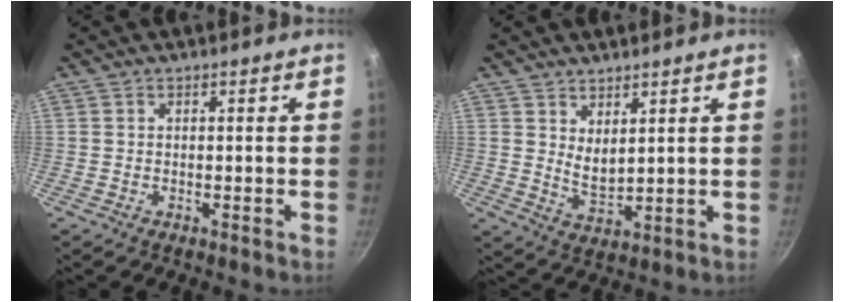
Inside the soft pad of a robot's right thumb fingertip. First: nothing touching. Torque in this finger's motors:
{"motor_torque": [-0.32, 0.56, 0.65, 0.41, 0.16]}